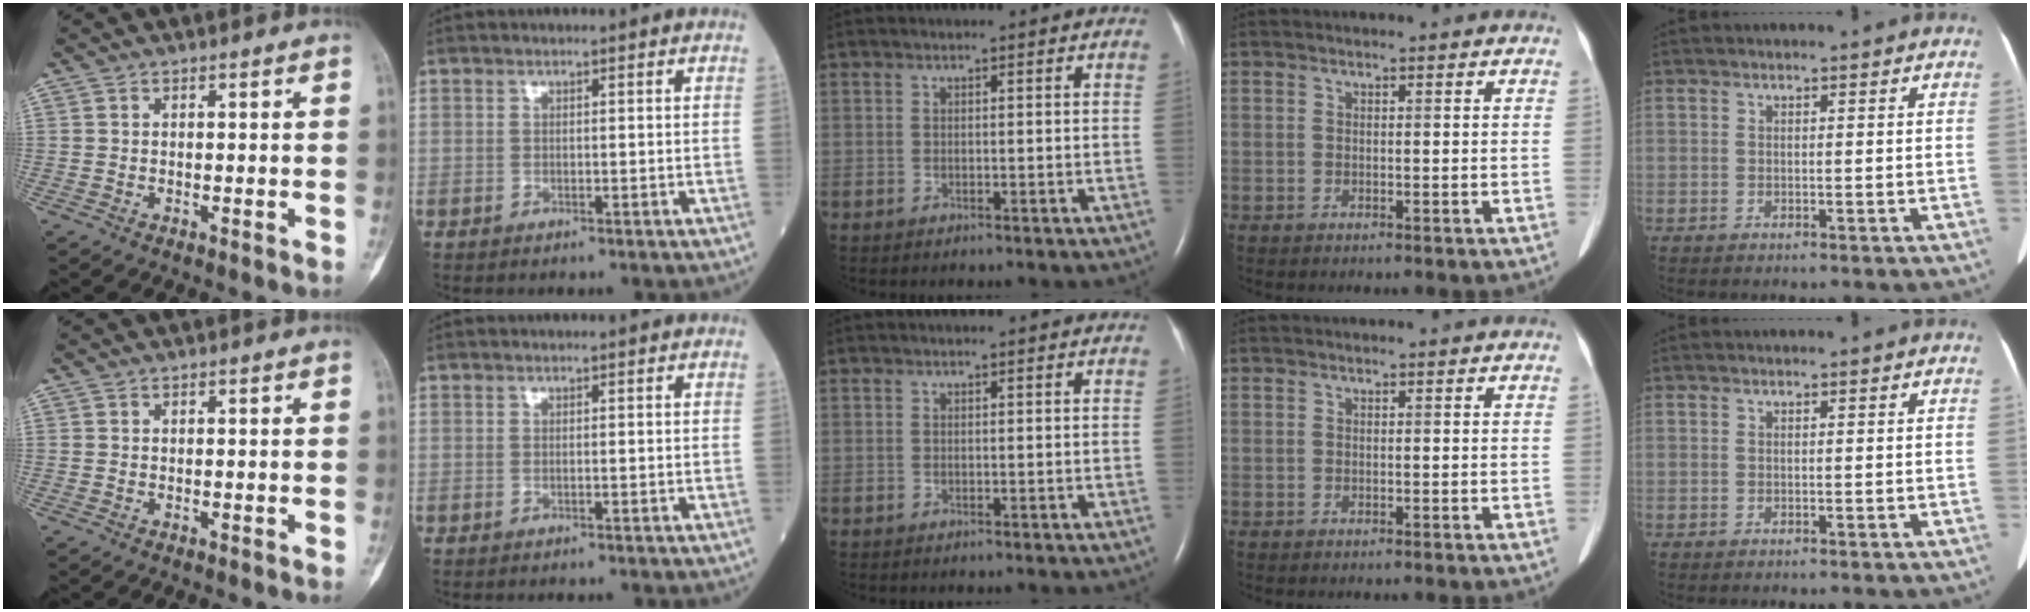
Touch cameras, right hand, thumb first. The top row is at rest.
{}